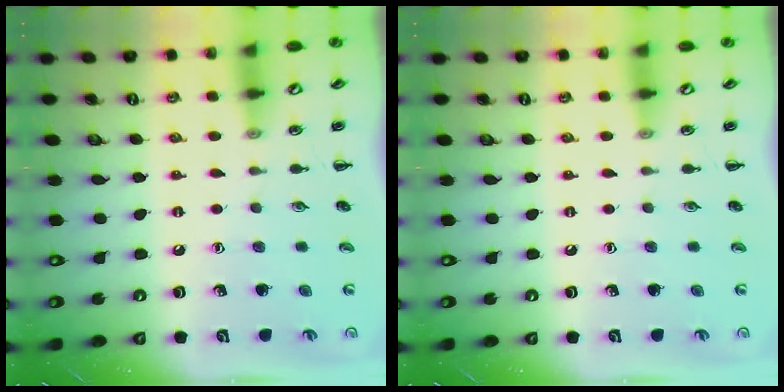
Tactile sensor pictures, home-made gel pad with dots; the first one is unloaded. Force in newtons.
{"total": 0.0}